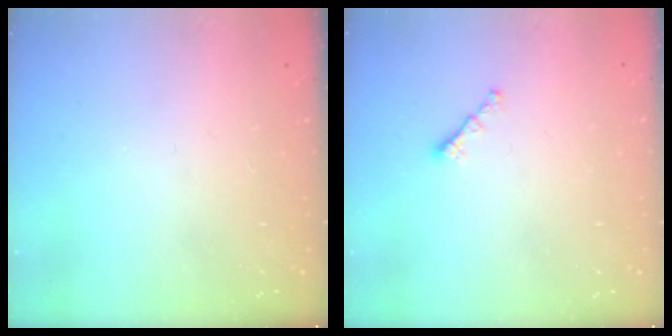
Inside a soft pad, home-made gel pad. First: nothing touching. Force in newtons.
{"total": 0.8, "press": 0.7, "slide": 0.4}